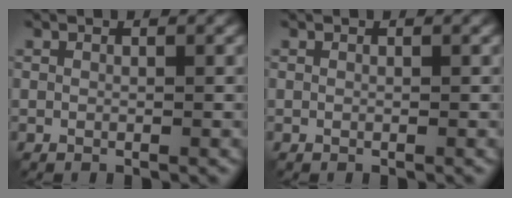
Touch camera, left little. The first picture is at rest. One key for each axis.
{"total": 0.0}